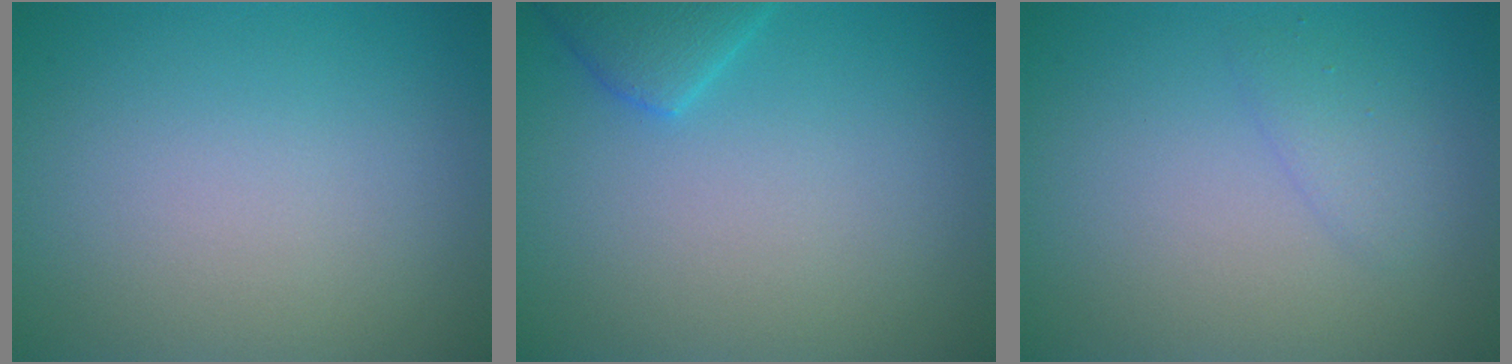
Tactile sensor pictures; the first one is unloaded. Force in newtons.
{"total": 2.3, "press": 2.3, "slide": 0.2}
{"total": 1.3, "press": 1.3, "slide": 0.1}